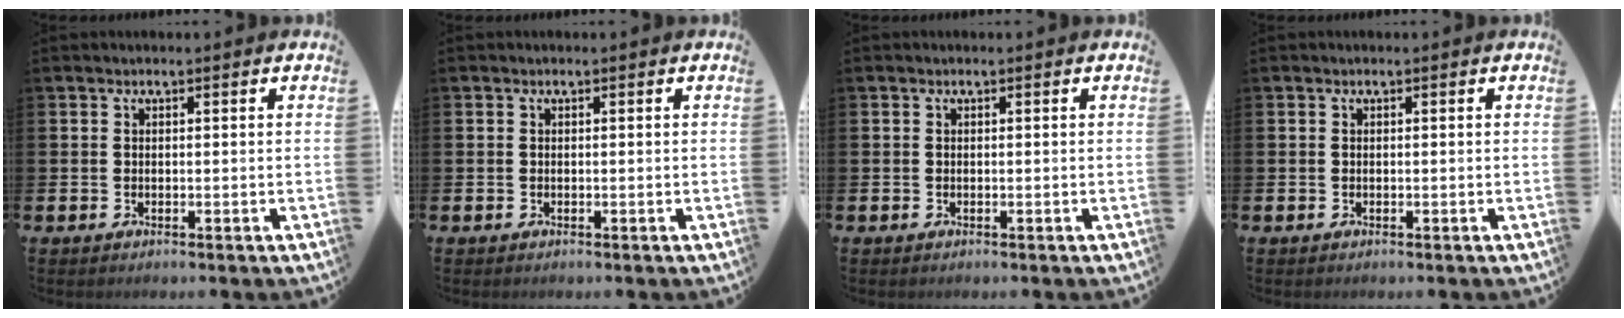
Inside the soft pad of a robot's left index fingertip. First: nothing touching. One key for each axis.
{"total": 0.0}
{"total": 0.0}
{"total": 0.0}